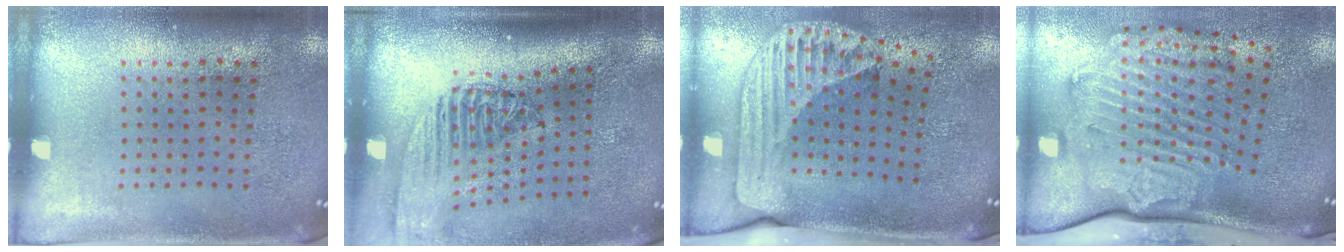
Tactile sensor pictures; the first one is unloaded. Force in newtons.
{"total": 2.4, "press": 1.8, "slide": 1.5}
{"total": 2.5, "press": 1.8, "slide": 1.8}
{"total": 3.6, "press": 2.3, "slide": 2.7}